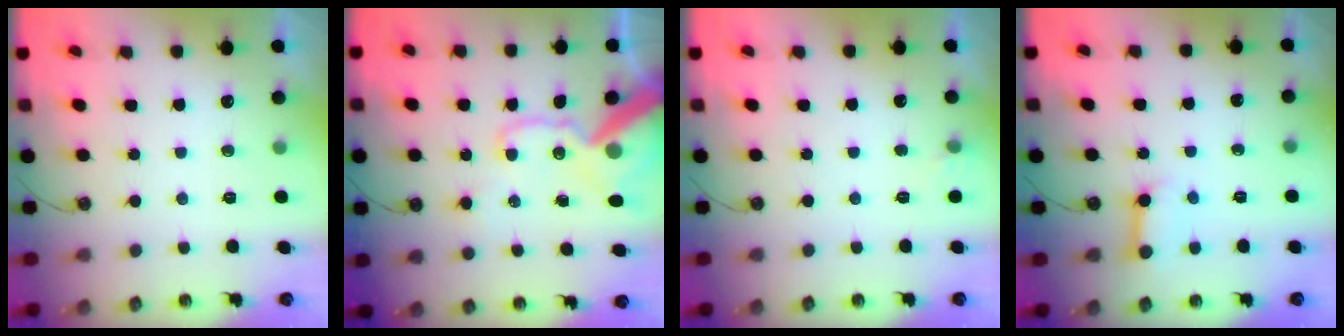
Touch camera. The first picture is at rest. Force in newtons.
{"total": 19.1, "press": 18.9, "slide": 2.6}
{"total": 5.1, "press": 5.1, "slide": 0.5}
{"total": 7.3, "press": 7.3, "slide": 0.9}